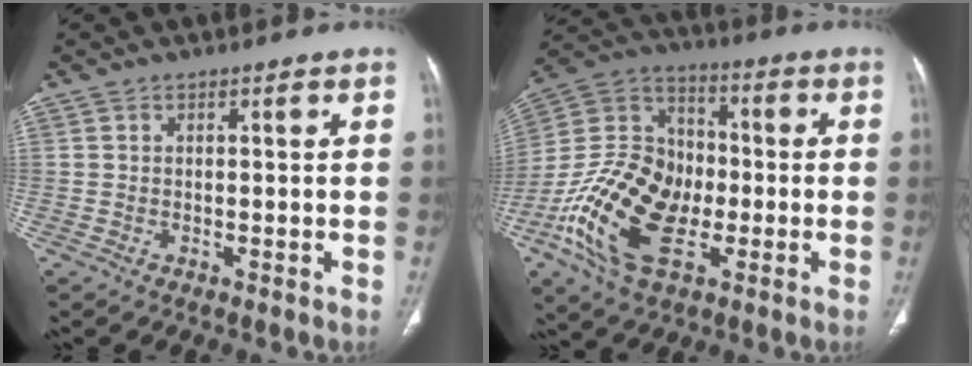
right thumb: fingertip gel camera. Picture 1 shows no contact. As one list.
[{"total": 20.5, "force": [-6.2, 13.1, 14.5], "torque": [-0.261, 0.027, -0.114]}]